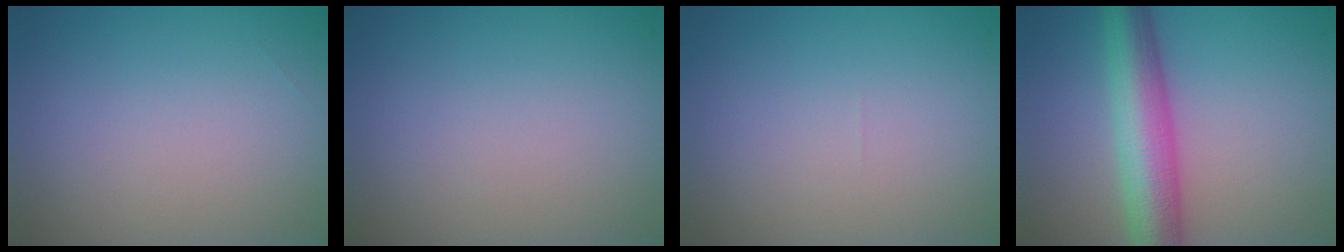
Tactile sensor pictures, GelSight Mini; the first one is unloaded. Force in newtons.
{"total": 0.0}
{"total": 0.0}
{"total": 7.0, "press": 7.0, "slide": 0.0}